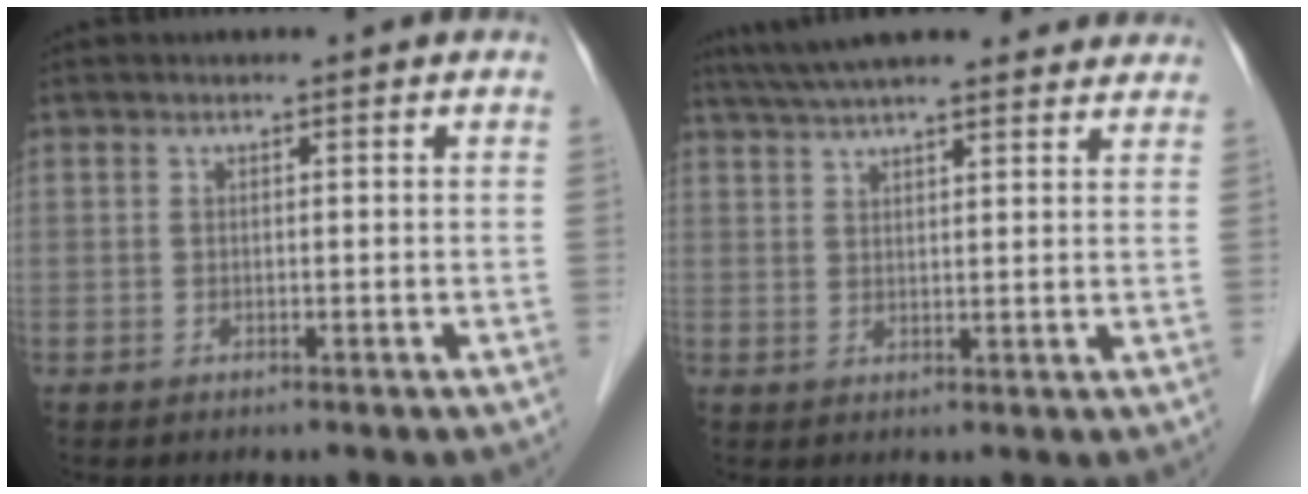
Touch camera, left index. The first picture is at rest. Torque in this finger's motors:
{"motor_torque": [1.14, -0.99, 0.67, 0.12]}